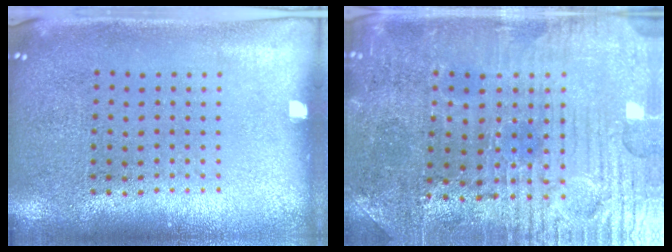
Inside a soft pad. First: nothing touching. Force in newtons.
{"total": 3.7, "press": 3.7, "slide": 0.6}